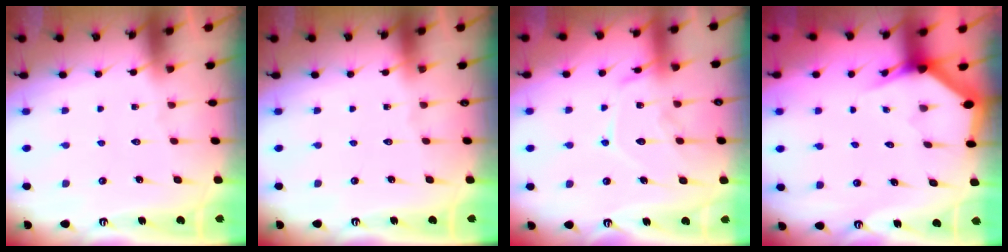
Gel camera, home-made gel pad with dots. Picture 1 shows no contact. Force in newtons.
{"total": 0.0}
{"total": 13.2, "press": 13.2, "slide": 1.2}
{"total": 3.0, "press": 3.0, "slide": 0.0}